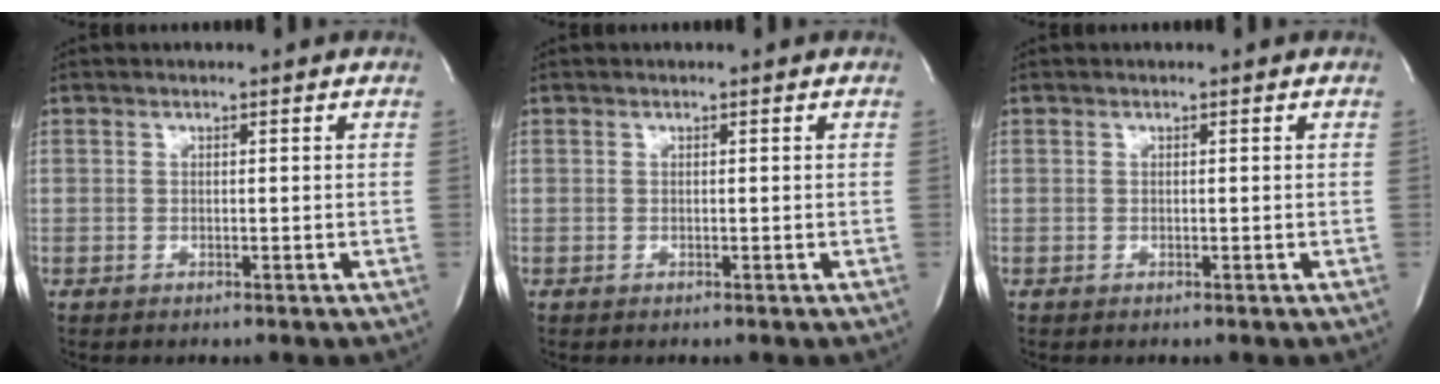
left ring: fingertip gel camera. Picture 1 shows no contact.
{"total": 0.0}
{"total": 0.0}